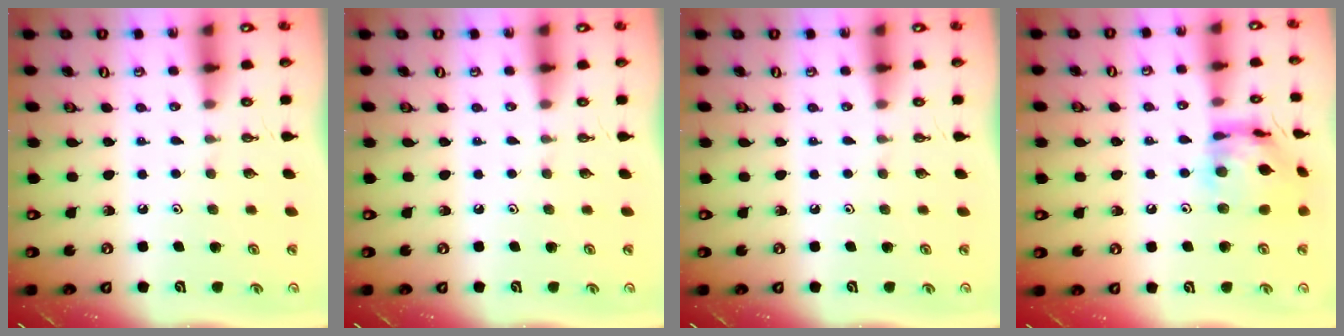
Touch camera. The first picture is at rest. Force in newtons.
{"total": 0.0}
{"total": 0.0}
{"total": 13.4, "press": 13.4, "slide": 1.3}